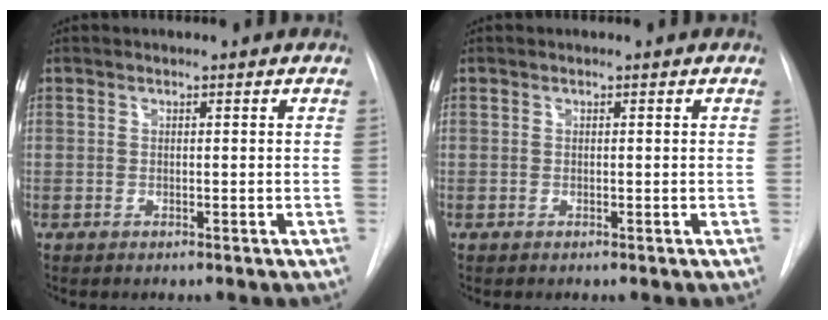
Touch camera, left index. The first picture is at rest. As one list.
[{"total": 0.0}]